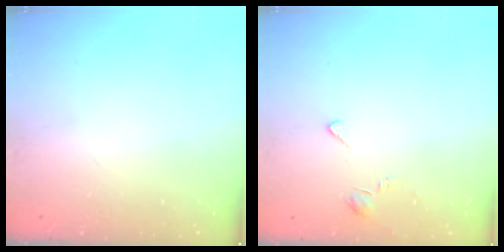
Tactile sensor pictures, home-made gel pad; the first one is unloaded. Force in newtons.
{"total": 1.9, "press": 1.9, "slide": 0.4}